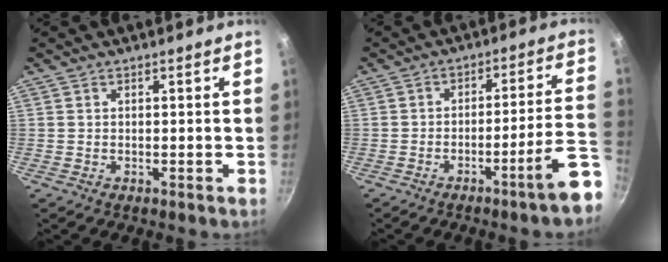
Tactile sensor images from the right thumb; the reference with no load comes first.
{"total": 10.9, "force": [-5.7, 0.3, 9.3], "torque": [-0.114, 0.045, -0.080]}